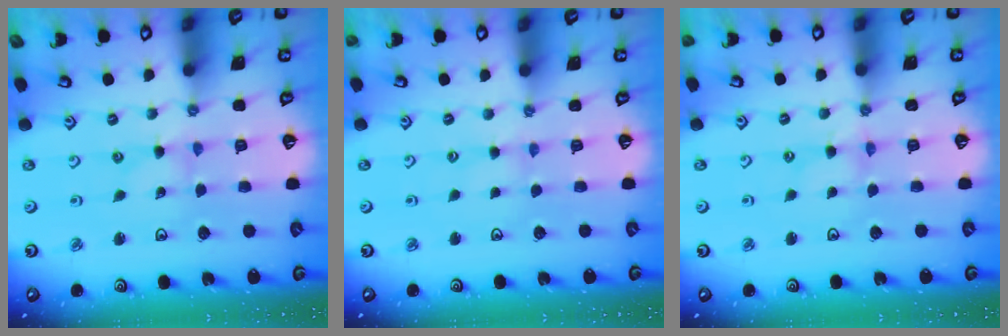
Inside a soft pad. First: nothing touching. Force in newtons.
{"total": 1.3, "press": 1.3, "slide": 0.3}
{"total": 1.5, "press": 1.5, "slide": 0.2}